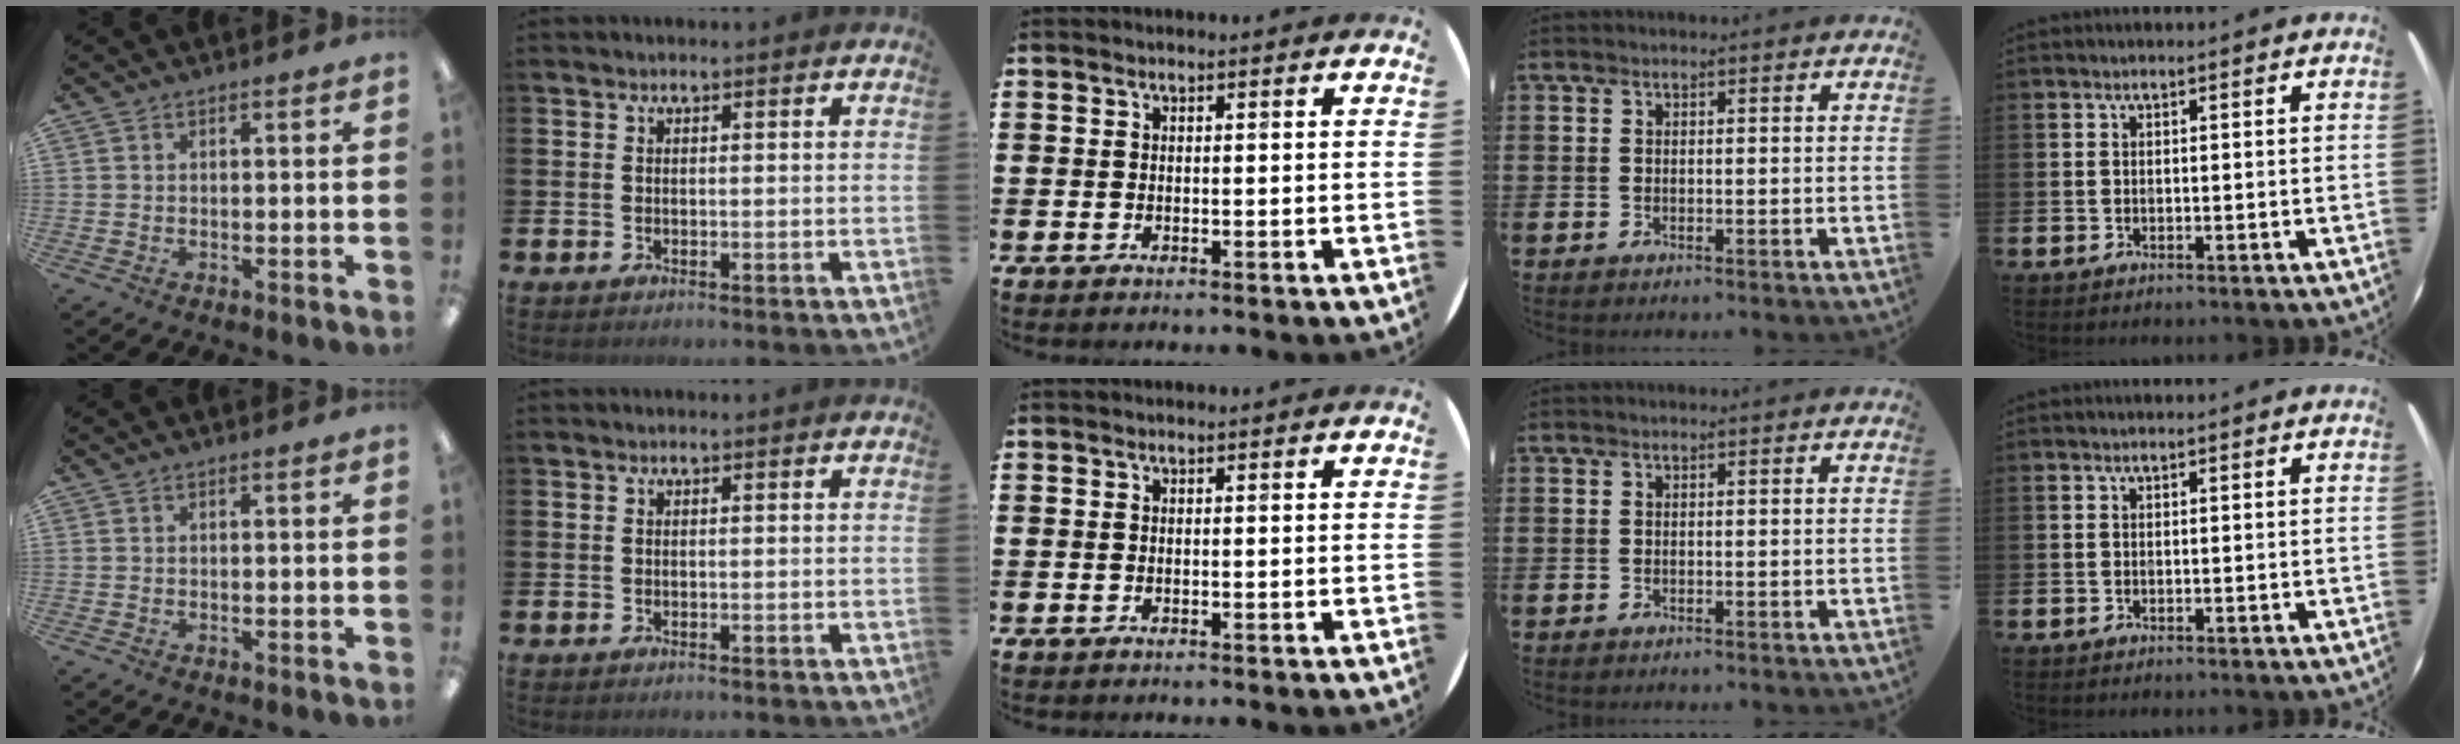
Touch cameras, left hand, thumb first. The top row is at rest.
{}